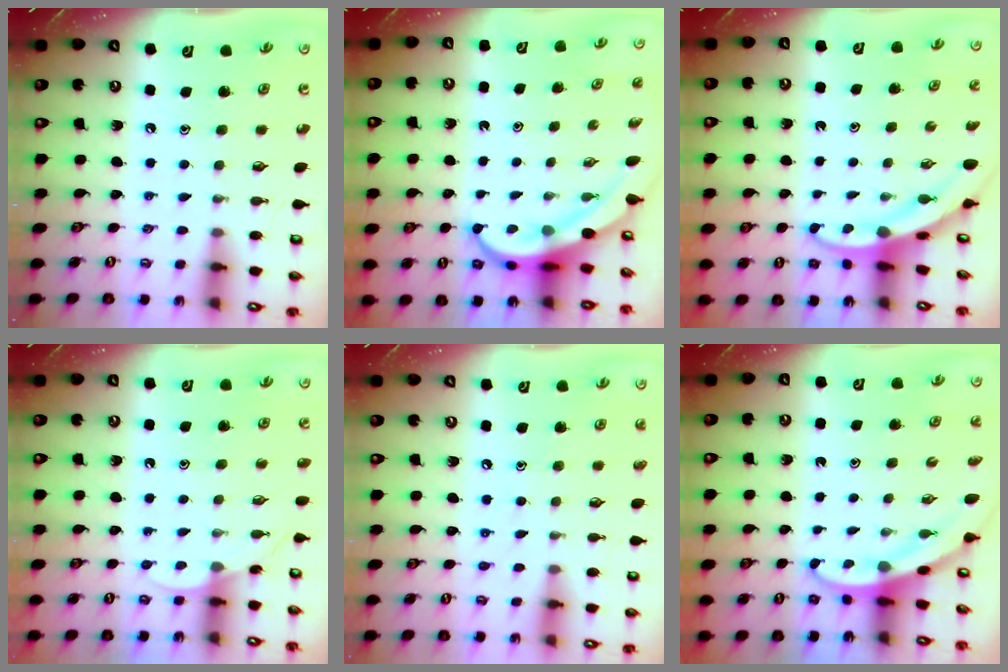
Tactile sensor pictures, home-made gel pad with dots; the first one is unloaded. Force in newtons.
{"total": 7.1, "press": 7.1, "slide": 0.9}
{"total": 3.6, "press": 3.5, "slide": 0.4}
{"total": 3.7, "press": 3.7, "slide": 0.4}
{"total": 5.7, "press": 5.7, "slide": 0.7}
{"total": 3.1, "press": 3.1, "slide": 0.1}